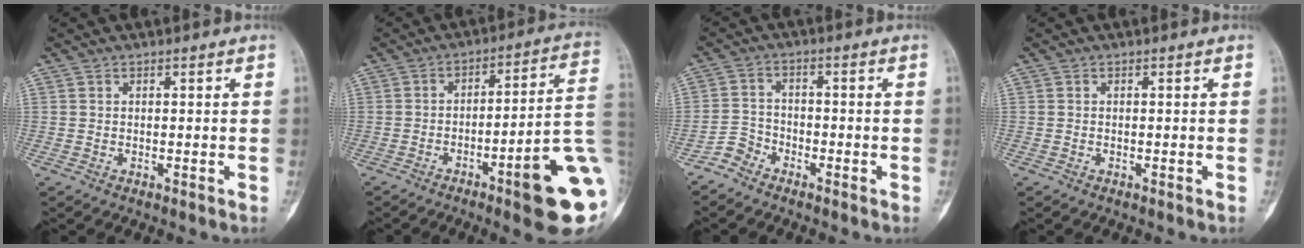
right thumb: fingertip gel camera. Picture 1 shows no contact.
{"total": 17.2, "force": [-5.8, 2.6, 16.0], "torque": [-0.166, 0.031, -0.078]}
{"total": 3.5, "force": [-3.0, 1.8, -0.3], "torque": [0.012, 0.016, -0.071]}
{"total": 0.0}